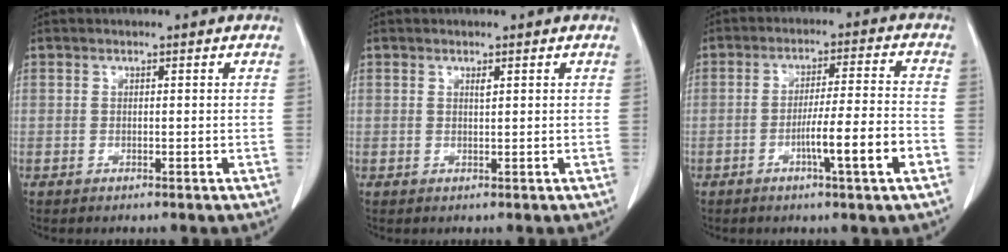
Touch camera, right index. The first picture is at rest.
{"total": 0.6, "force": [0.4, 0.0, 0.5], "torque": [-0.011, -0.002, 0.007]}
{"total": 9.1, "force": [-3.7, -0.5, 8.3], "torque": [-0.135, 0.000, -0.057]}